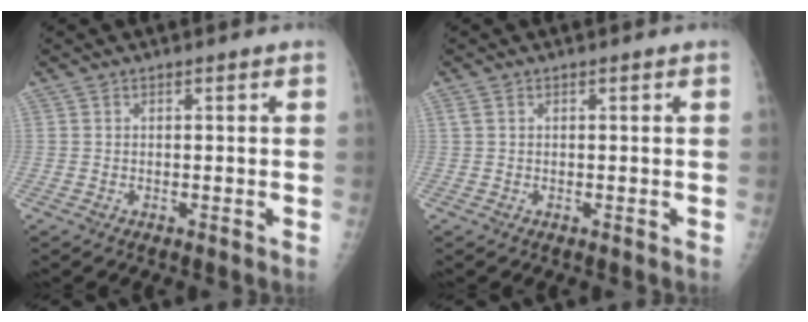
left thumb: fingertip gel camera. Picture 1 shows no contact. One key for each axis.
{"total": 0.8, "fx": 0.3, "fy": 0.5, "fz": 0.5, "tx": -0.015, "ty": 0.007, "tz": 0.007}